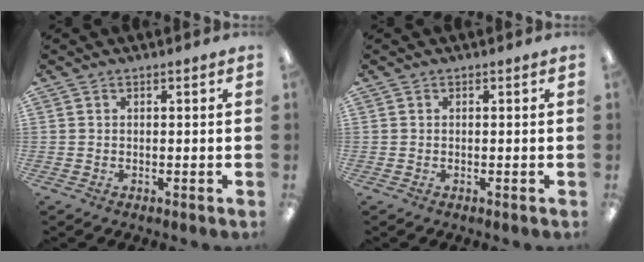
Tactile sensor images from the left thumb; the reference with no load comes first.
{"total": 0.0}